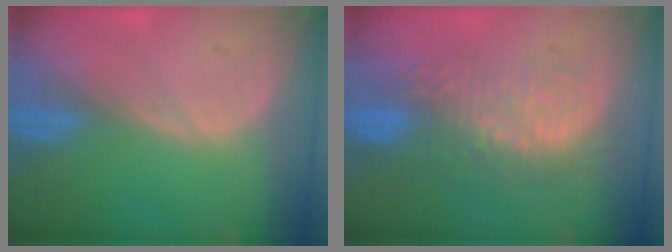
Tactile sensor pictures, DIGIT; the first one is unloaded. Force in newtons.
{"total": 9.5, "press": 8.8, "slide": 3.5}